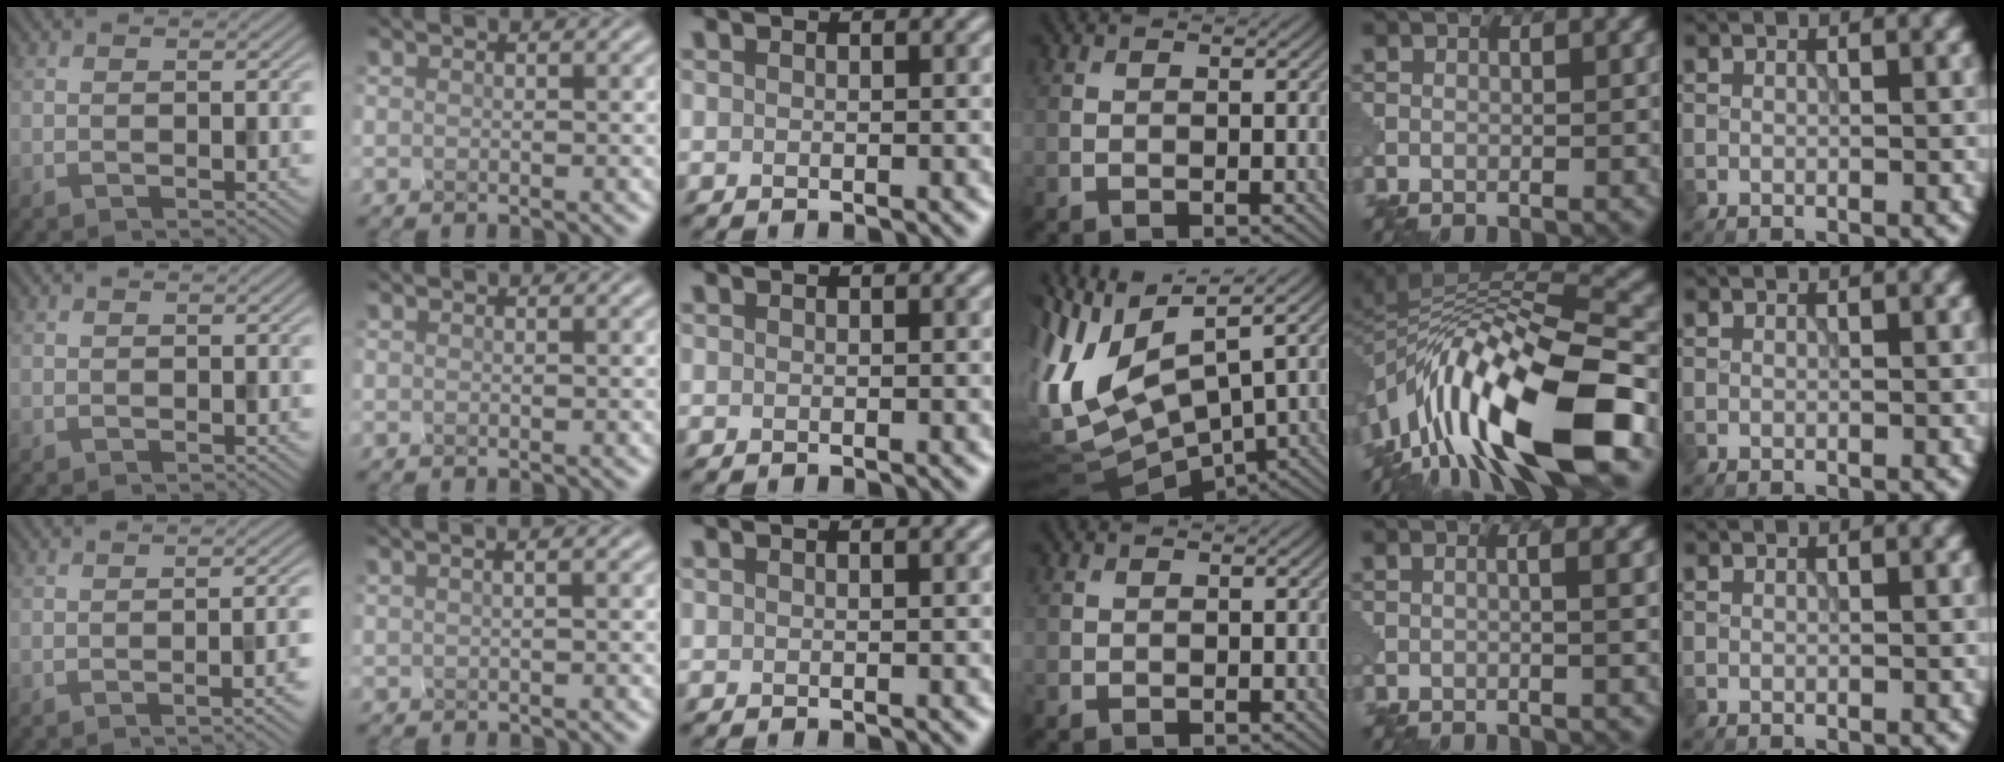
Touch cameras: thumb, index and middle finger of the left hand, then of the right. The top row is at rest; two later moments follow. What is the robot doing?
{"motion": "squeeze", "object": "hand grip exerciser"}